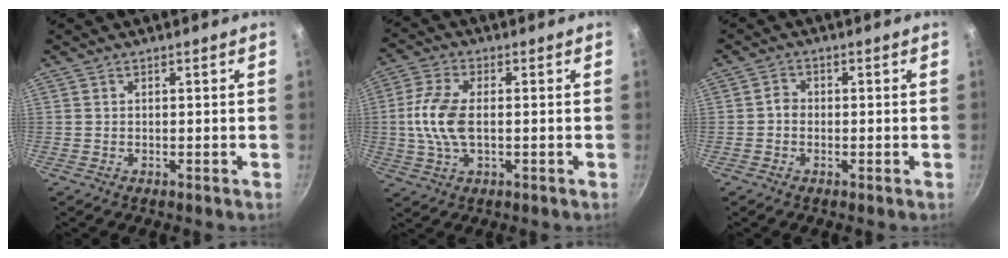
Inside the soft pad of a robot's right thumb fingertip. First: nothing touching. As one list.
[{"total": 9.4, "force": [-0.2, 4.9, 8.0], "torque": [-0.165, 0.013, -0.012]}, {"total": 1.9, "force": [-0.5, 1.6, 0.9], "torque": [-0.009, 0.013, -0.013]}]